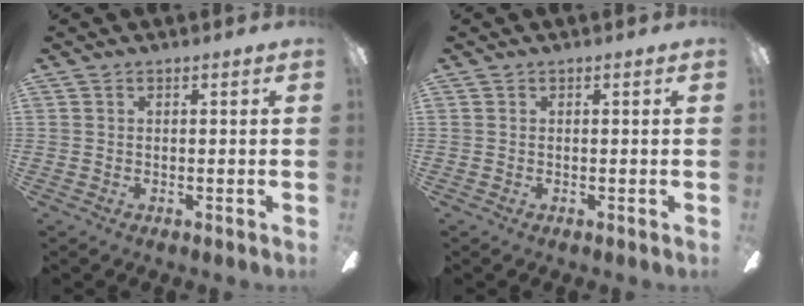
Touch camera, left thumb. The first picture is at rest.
{"total": 0.0}